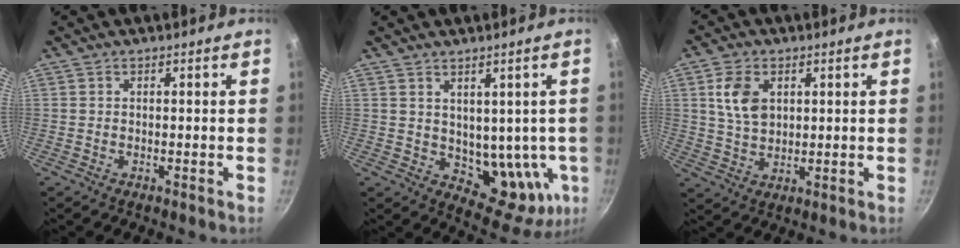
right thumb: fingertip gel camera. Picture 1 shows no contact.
{"total": 12.7, "force": [1.1, 8.0, 9.8], "torque": [-0.087, -0.030, 0.036]}
{"total": 7.5, "force": [2.3, 5.1, 5.0], "torque": [-0.082, -0.009, 0.044]}